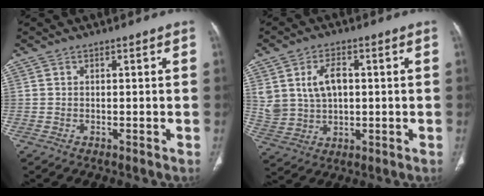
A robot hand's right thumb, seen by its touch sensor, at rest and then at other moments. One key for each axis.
{"total": 7.4, "fx": 1.3, "fy": 5.2, "fz": 5.2, "tx": -0.084, "ty": 0.003, "tz": 0.032}